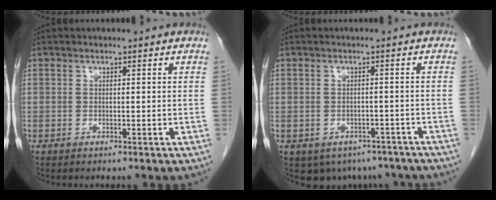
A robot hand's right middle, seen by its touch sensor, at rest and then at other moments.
{"total": 7.9, "force": [-5.6, 5.3, 1.9], "torque": [-0.020, 0.003, -0.063]}